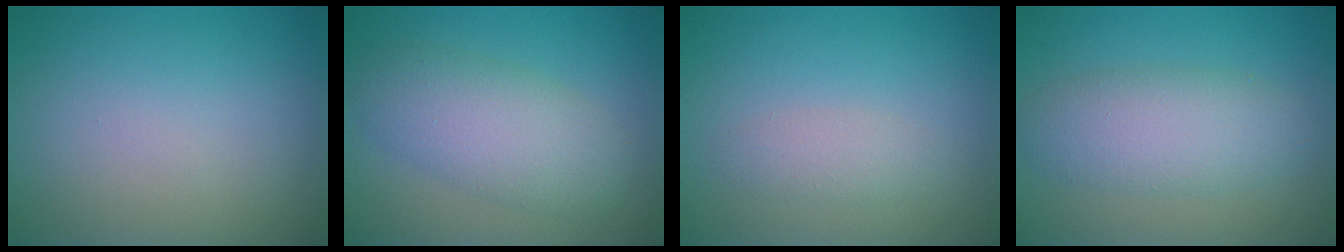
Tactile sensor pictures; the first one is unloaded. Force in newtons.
{"total": 5.6, "press": 5.6, "slide": 0.1}
{"total": 1.6, "press": 1.6, "slide": 0.2}
{"total": 4.9, "press": 4.9, "slide": 0.1}